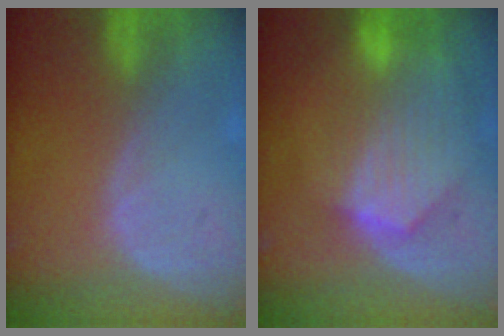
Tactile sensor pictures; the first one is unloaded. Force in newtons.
{"total": 9.0, "press": 8.0, "slide": 4.0}